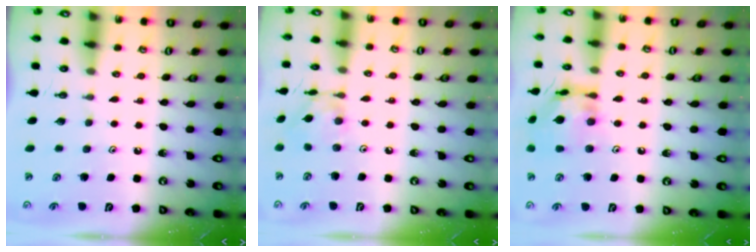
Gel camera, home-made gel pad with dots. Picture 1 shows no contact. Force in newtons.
{"total": 6.5, "press": 6.5, "slide": 0.4}
{"total": 14.0, "press": 13.9, "slide": 1.3}